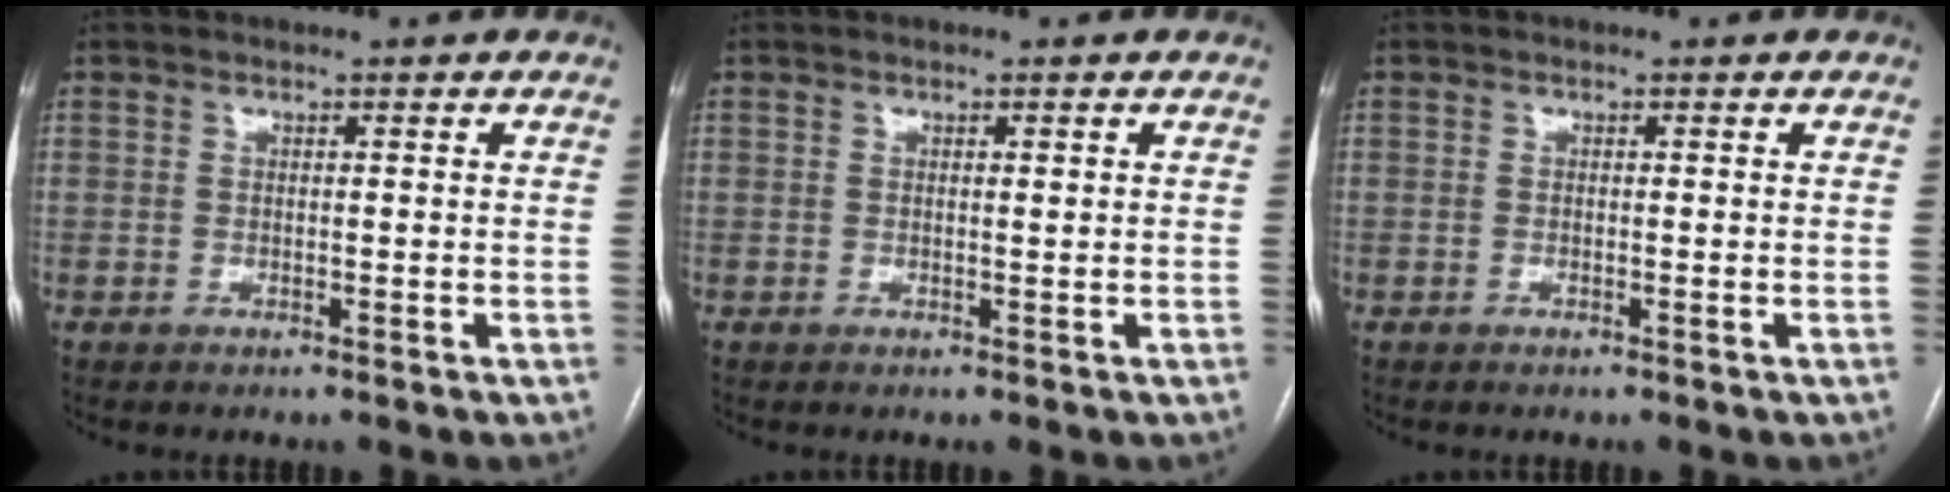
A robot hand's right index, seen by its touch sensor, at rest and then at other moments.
{"total": 0.6, "force": [0.2, 0.1, 0.5], "torque": [-0.010, -0.001, 0.003]}
{"total": 0.0}